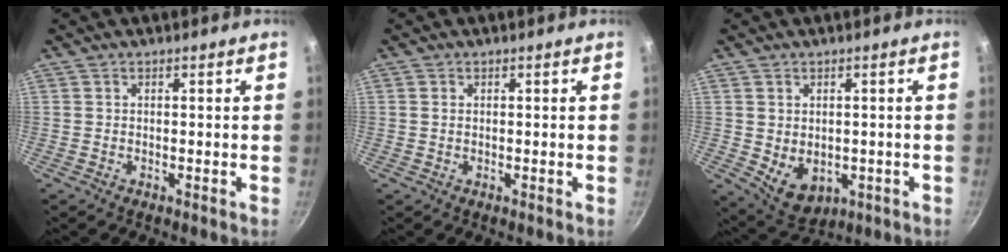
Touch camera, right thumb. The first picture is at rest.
{"total": 0.8, "force": [0.2, 0.6, 0.5], "torque": [-0.009, 0.002, 0.004]}
{"total": 7.5, "force": [-0.7, 5.6, 5.0], "torque": [-0.060, -0.012, 0.010]}